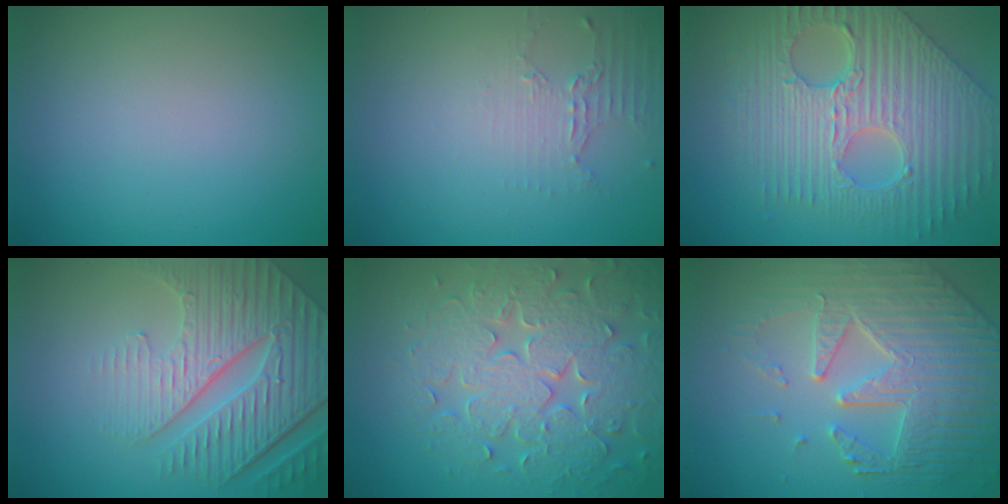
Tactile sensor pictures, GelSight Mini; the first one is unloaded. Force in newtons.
{"total": 2.0, "press": 1.5, "slide": 1.4}
{"total": 9.9, "press": 6.9, "slide": 7.0}
{"total": 8.0, "press": 5.8, "slide": 5.5}
{"total": 8.1, "press": 6.2, "slide": 5.1}
{"total": 7.0, "press": 5.7, "slide": 4.2}